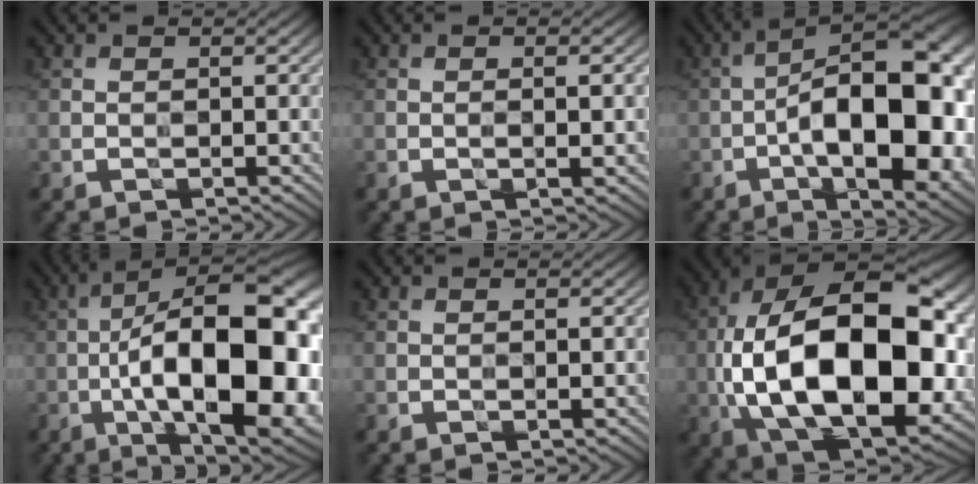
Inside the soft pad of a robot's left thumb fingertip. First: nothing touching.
{"total": 2.6, "force": [-0.1, 0.3, 2.6], "torque": [-0.040, 0.003, -0.004]}
{"total": 19.1, "force": [-3.7, 8.3, 16.9], "torque": [-0.232, 0.009, -0.059]}
{"total": 21.0, "force": [-4.1, 8.2, 18.9], "torque": [-0.272, 0.019, -0.069]}
{"total": 0.8, "force": [-0.1, 0.0, 0.7], "torque": [-0.012, -0.001, -0.002]}
{"total": 23.3, "force": [-2.2, 12.1, 19.8], "torque": [-0.379, -0.018, -0.033]}